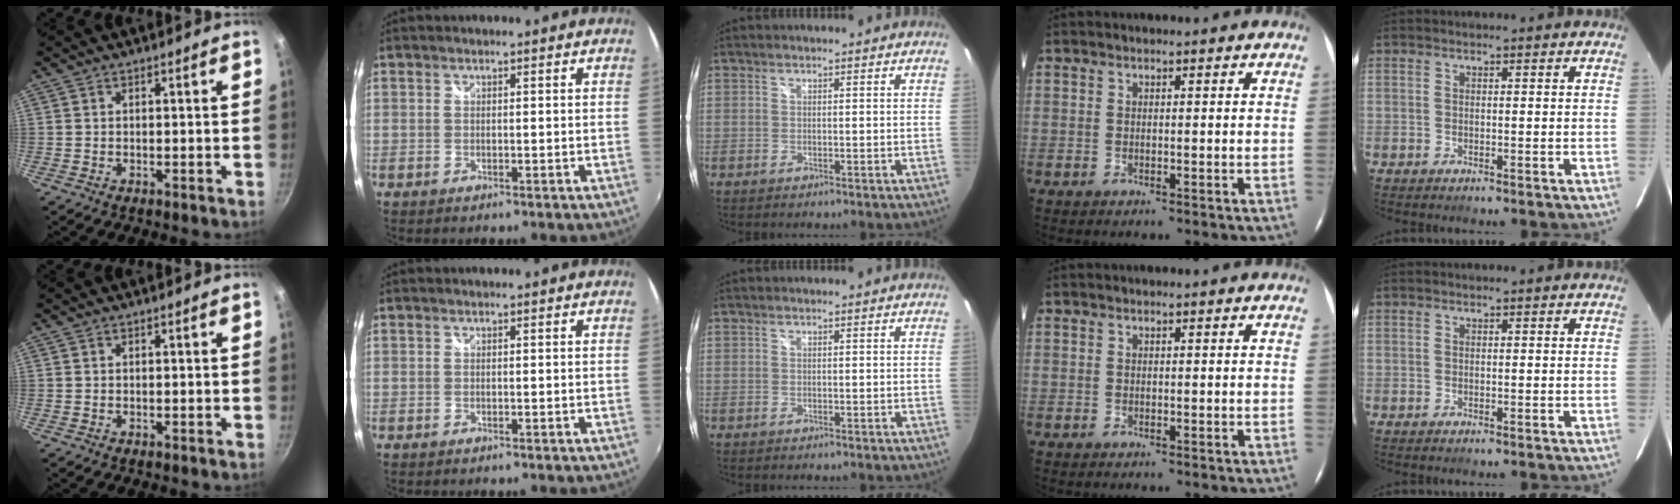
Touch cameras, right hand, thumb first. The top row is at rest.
{}